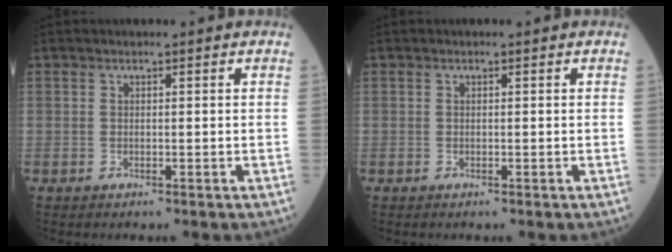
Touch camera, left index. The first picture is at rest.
{"total": 0.0}